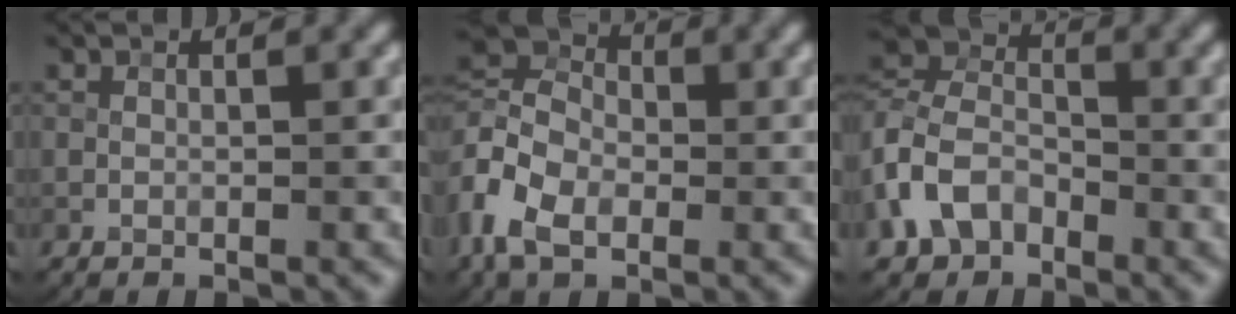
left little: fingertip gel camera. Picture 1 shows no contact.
{"total": 7.4, "force": [-1.7, 5.2, 5.0], "torque": [-0.112, 0.011, -0.054]}
{"total": 6.3, "force": [-2.9, 4.5, 3.2], "torque": [-0.068, 0.009, -0.077]}